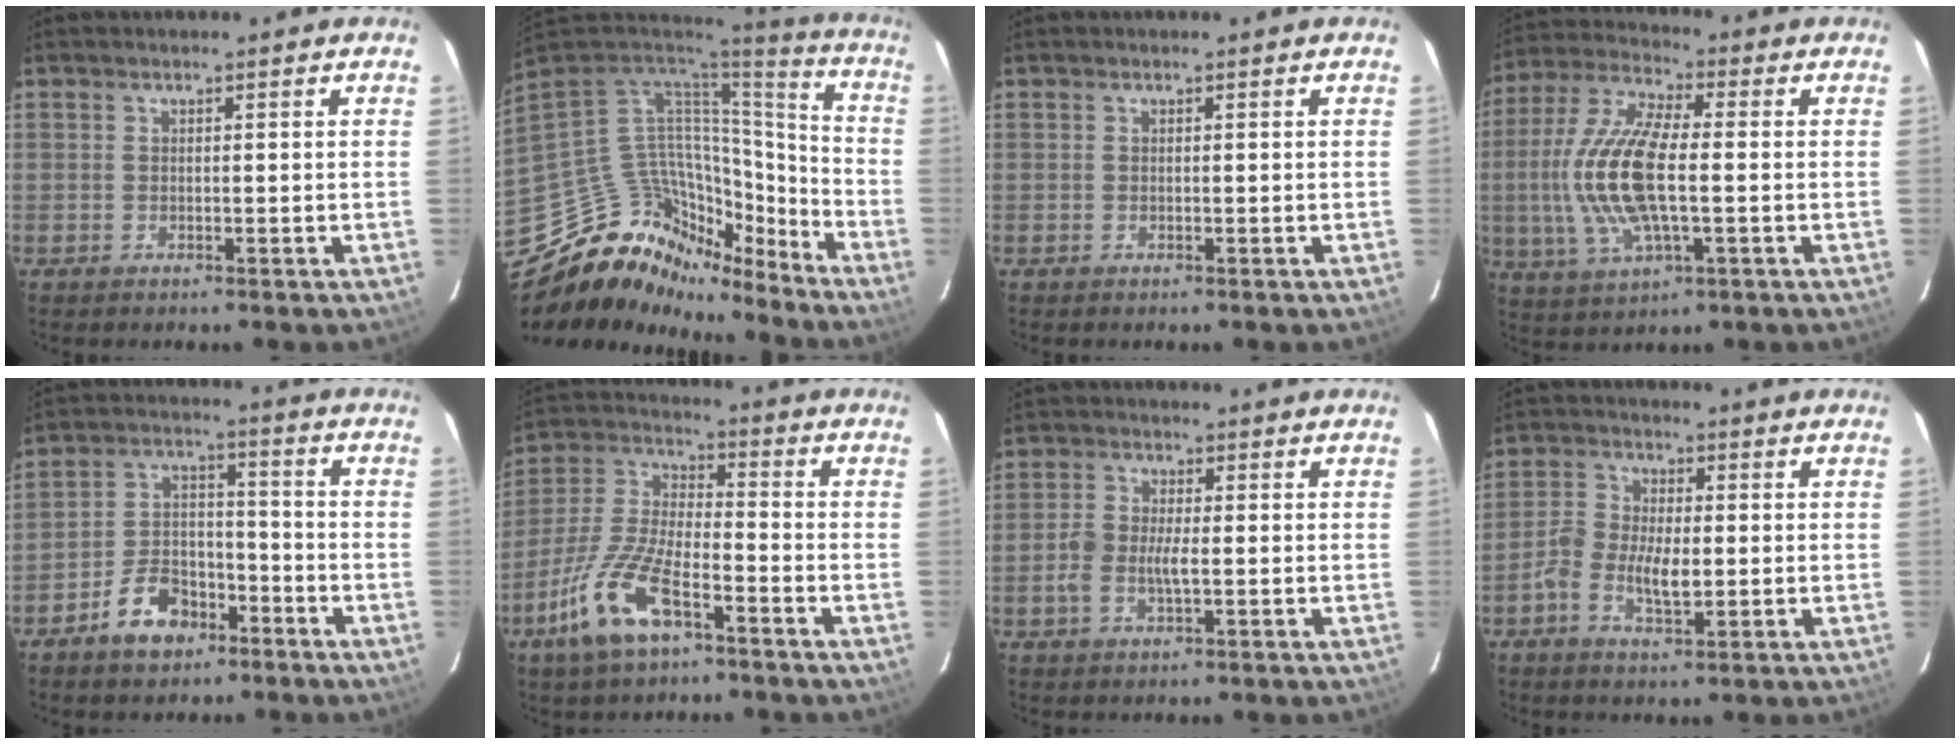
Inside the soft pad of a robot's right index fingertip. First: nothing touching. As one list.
[{"total": 22.9, "force": [-18.1, 11.8, 7.5], "torque": [-0.156, 0.042, -0.289]}, {"total": 0.0}, {"total": 15.9, "force": [-1.1, 5.8, 14.8], "torque": [-0.313, 0.003, -0.025]}, {"total": 9.6, "force": [-6.3, 5.7, 4.6], "torque": [-0.092, 0.030, -0.097]}, {"total": 14.3, "force": [-8.1, 4.9, 10.7], "torque": [-0.241, -0.009, -0.160]}, {"total": 4.5, "force": [-1.0, 2.1, 3.9], "torque": [-0.089, 0.004, -0.020]}, {"total": 6.6, "force": [-1.6, 3.4, 5.5], "torque": [-0.116, 0.006, -0.033]}]